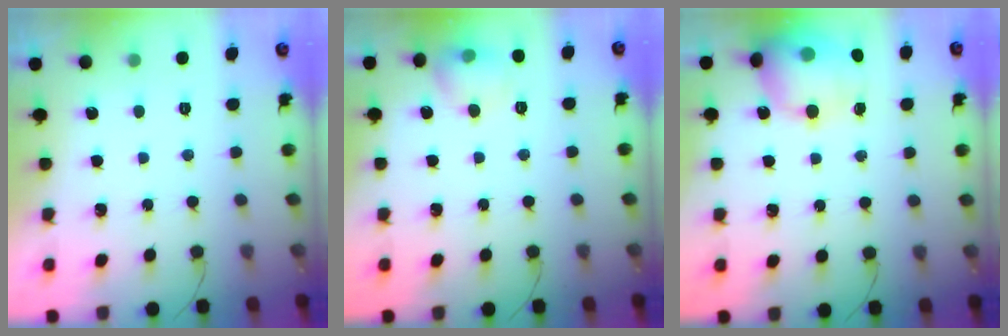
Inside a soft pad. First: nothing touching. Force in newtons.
{"total": 7.9, "press": 7.8, "slide": 1.3}
{"total": 17.6, "press": 17.4, "slide": 2.7}